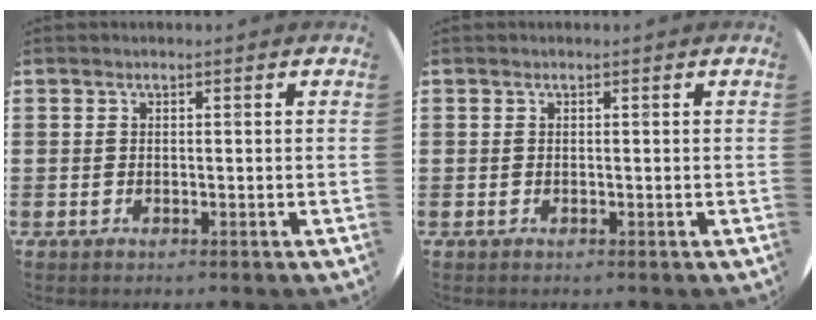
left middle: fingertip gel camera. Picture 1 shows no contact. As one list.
[{"total": 0.0}]